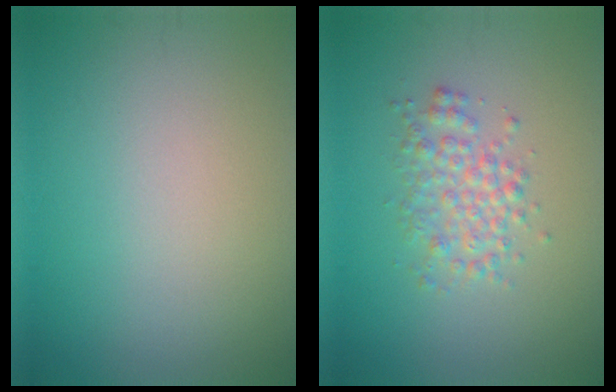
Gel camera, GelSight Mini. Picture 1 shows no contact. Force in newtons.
{"total": 2.7, "press": 2.7, "slide": 0.0}